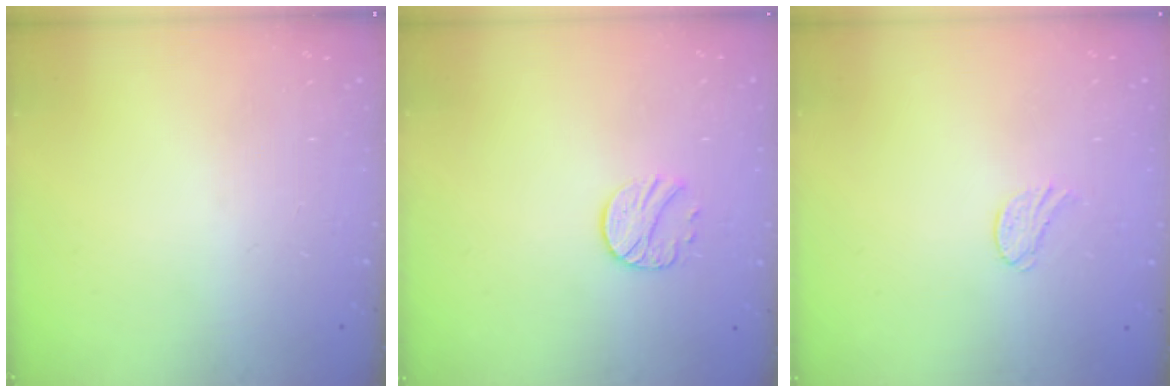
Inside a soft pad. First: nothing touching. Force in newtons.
{"total": 9.3, "press": 9.3, "slide": 0.6}
{"total": 5.9, "press": 5.8, "slide": 0.5}